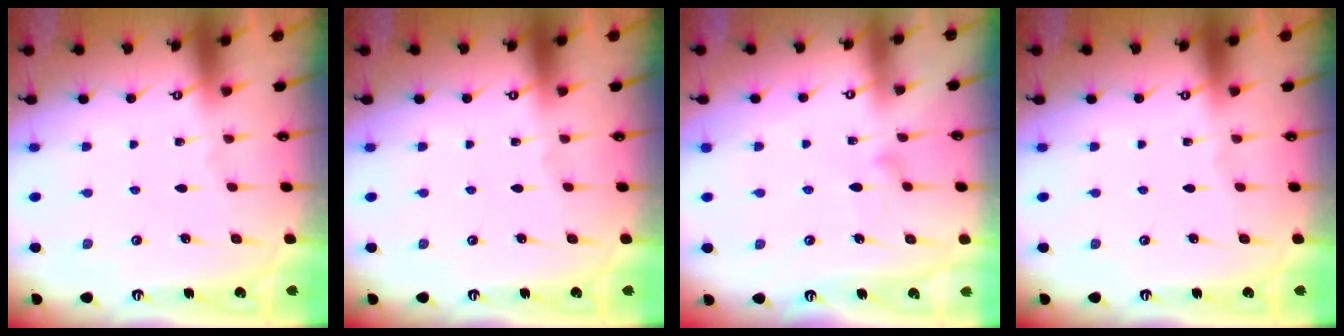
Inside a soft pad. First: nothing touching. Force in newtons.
{"total": 0.0}
{"total": 9.3, "press": 9.3, "slide": 0.4}
{"total": 0.0}